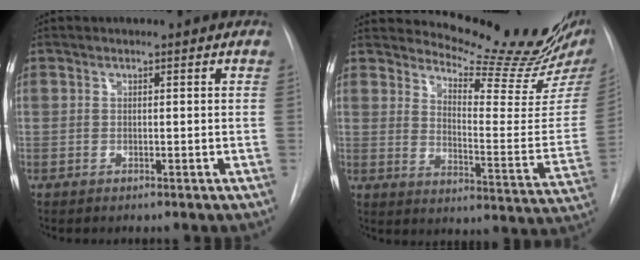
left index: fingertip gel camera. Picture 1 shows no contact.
{"total": 17.7, "force": [16.7, 0.0, 5.6], "torque": [-0.088, -0.127, 0.208]}